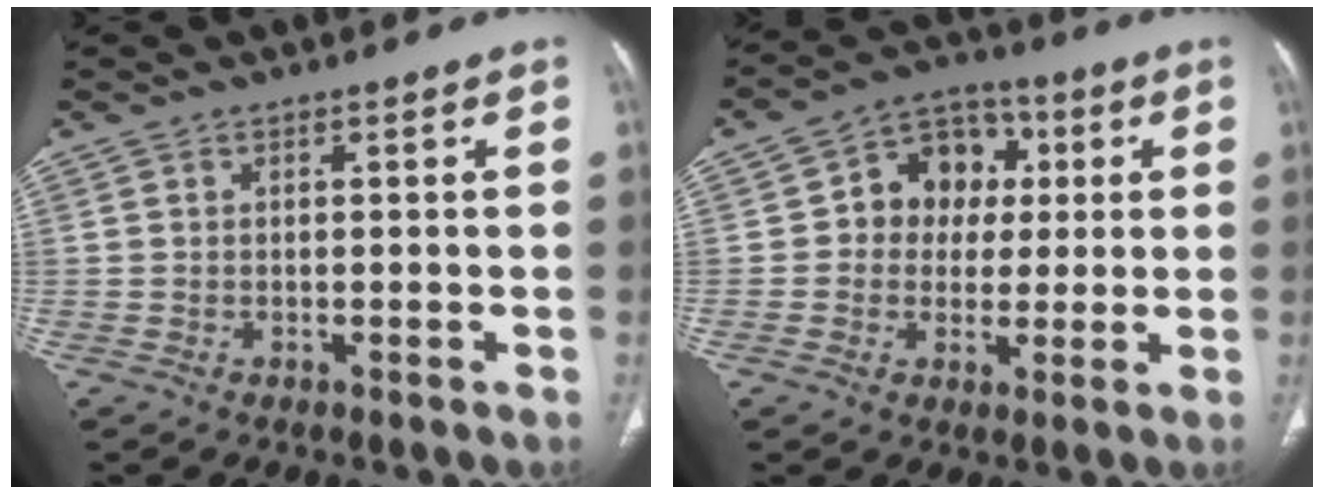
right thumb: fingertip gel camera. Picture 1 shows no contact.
{"total": 10.9, "force": [1.6, 9.1, 5.8], "torque": [-0.036, 0.012, 0.015]}